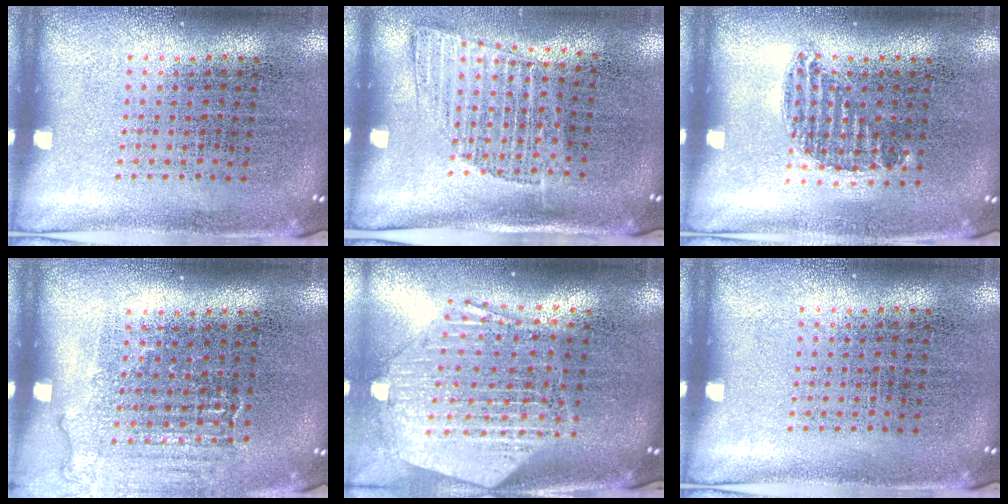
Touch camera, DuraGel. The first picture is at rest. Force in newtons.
{"total": 1.3, "press": 1.0, "slide": 0.8}
{"total": 0.8, "press": 0.7, "slide": 0.5}
{"total": 1.1, "press": 1.1, "slide": 0.2}
{"total": 2.7, "press": 2.2, "slide": 1.5}
{"total": 0.0}